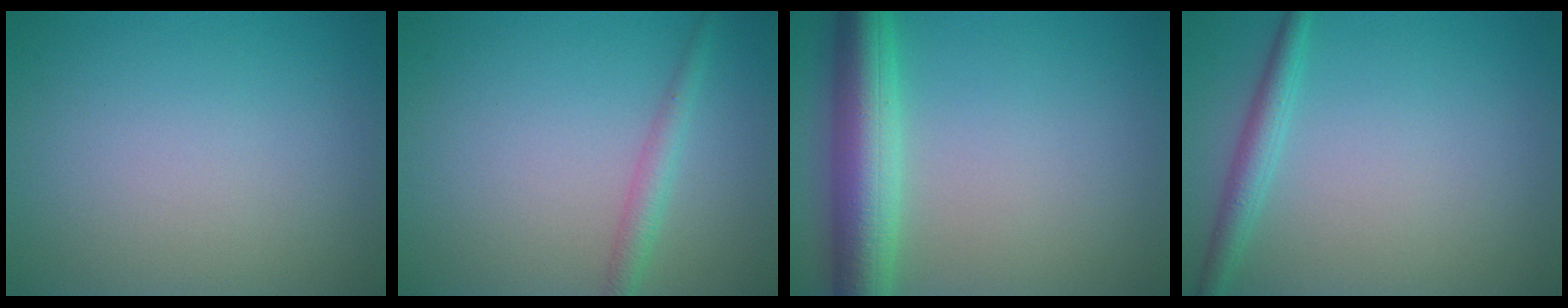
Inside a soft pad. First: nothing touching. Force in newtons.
{"total": 1.9, "press": 1.9, "slide": 0.0}
{"total": 6.6, "press": 6.6, "slide": 0.1}
{"total": 2.2, "press": 2.2, "slide": 0.1}